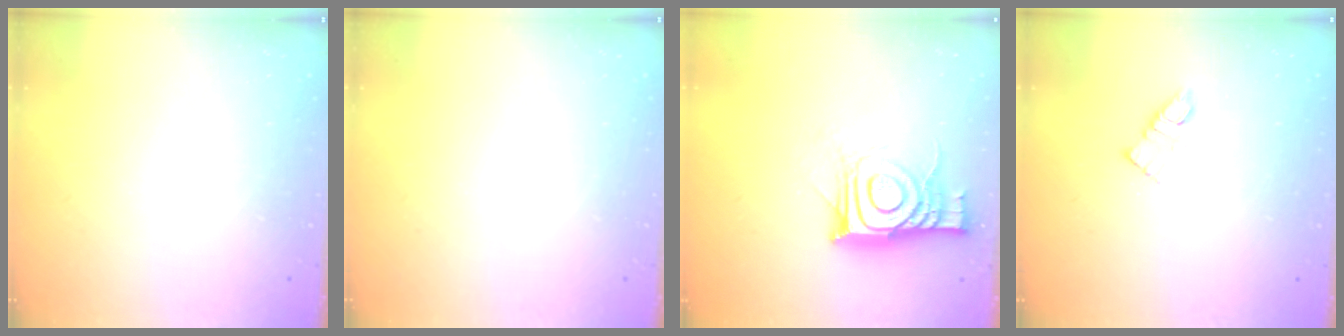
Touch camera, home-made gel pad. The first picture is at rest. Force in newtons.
{"total": 0.0}
{"total": 12.7, "press": 12.6, "slide": 1.1}
{"total": 5.7, "press": 5.7, "slide": 0.2}